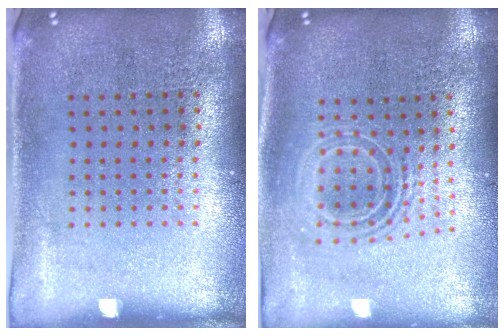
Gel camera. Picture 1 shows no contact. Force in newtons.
{"total": 1.9, "press": 1.5, "slide": 1.2}